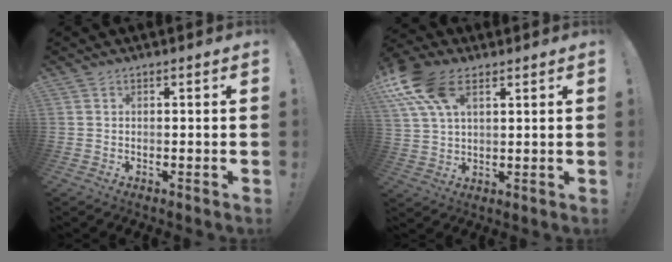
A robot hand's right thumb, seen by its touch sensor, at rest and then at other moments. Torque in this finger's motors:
{"motor_torque": [1.20, 1.23, 1.27, 0.48, 0.16]}